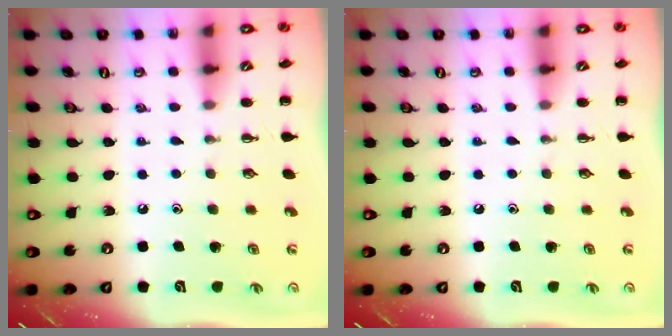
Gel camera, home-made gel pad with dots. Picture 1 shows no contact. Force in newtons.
{"total": 0.0}